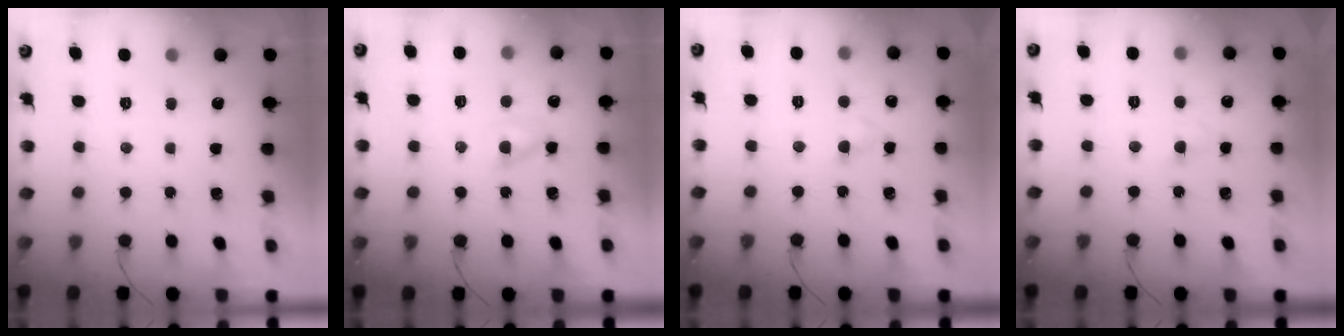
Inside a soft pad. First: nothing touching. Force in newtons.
{"total": 2.8, "press": 2.5, "slide": 1.3}
{"total": 2.6, "press": 2.4, "slide": 1.1}
{"total": 2.5, "press": 2.3, "slide": 0.9}